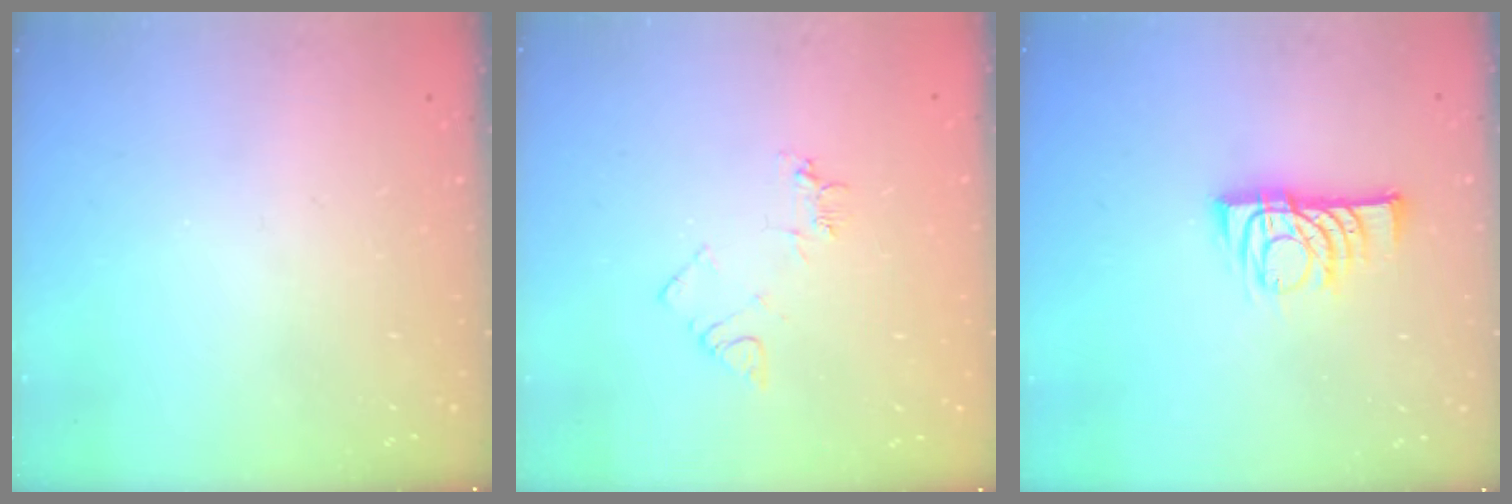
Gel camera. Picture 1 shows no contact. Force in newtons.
{"total": 5.6, "press": 5.5, "slide": 0.6}
{"total": 10.2, "press": 10.1, "slide": 0.8}